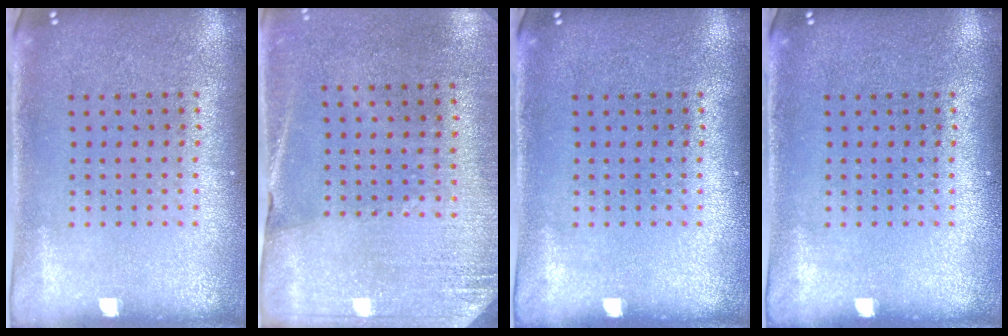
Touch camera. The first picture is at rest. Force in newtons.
{"total": 2.6, "press": 2.4, "slide": 1.0}
{"total": 0.0}
{"total": 0.0}